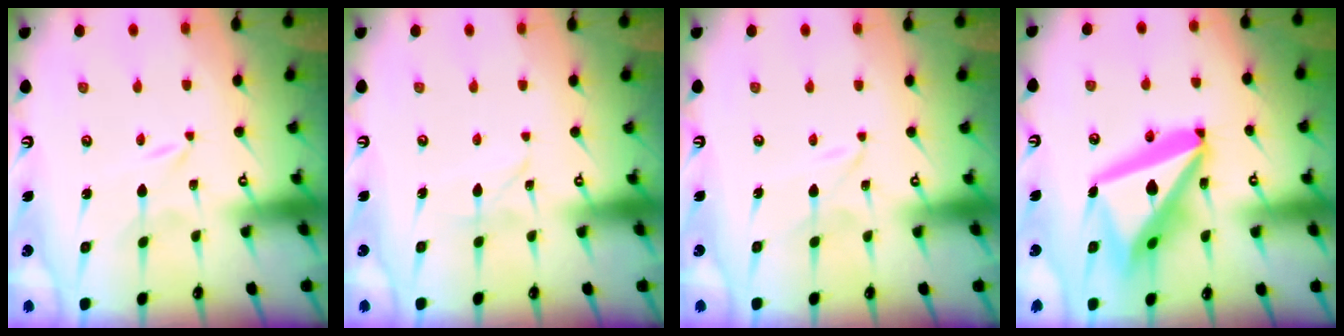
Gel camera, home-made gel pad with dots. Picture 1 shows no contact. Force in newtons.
{"total": 2.6, "press": 2.6, "slide": 0.3}
{"total": 0.9, "press": 0.9, "slide": 0.2}
{"total": 22.4, "press": 22.2, "slide": 2.9}